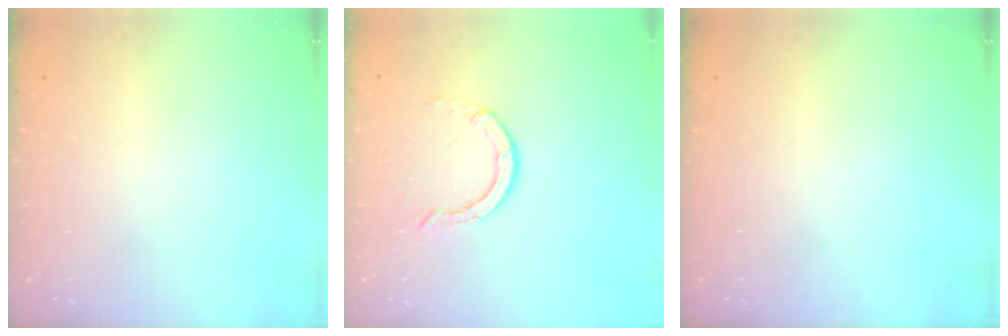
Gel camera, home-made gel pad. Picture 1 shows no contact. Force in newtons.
{"total": 2.9, "press": 2.9, "slide": 0.2}
{"total": 0.0}